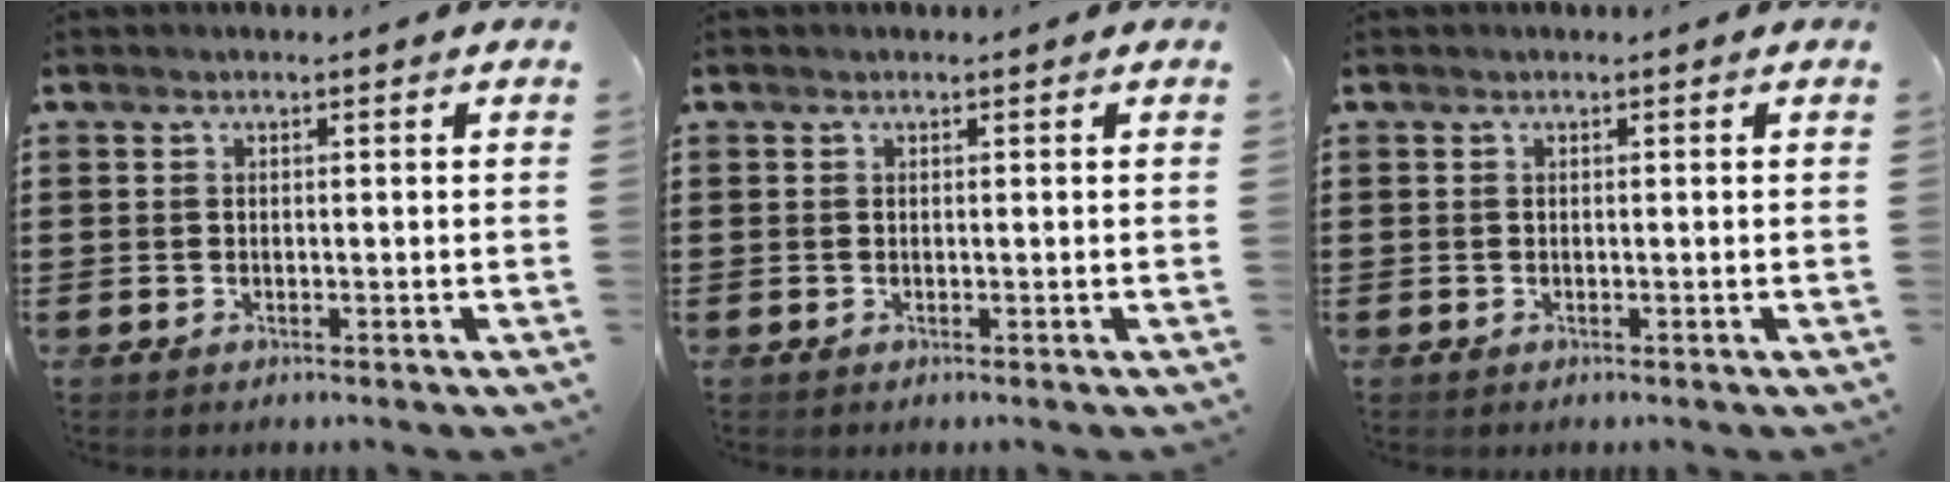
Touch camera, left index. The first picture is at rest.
{"total": 0.0}
{"total": 0.0}